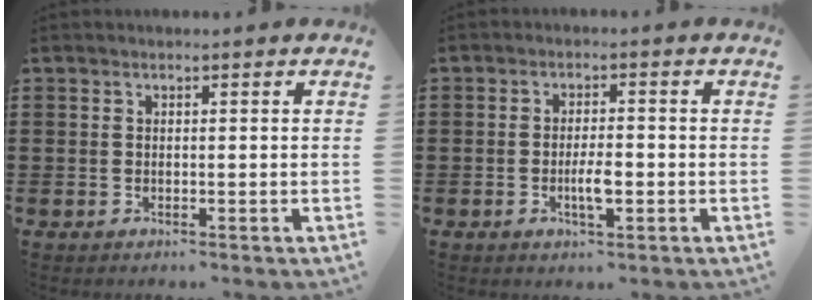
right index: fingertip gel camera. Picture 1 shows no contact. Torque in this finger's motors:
{"motor_torque": [0.05, 0.11, 0.31, 0.02]}